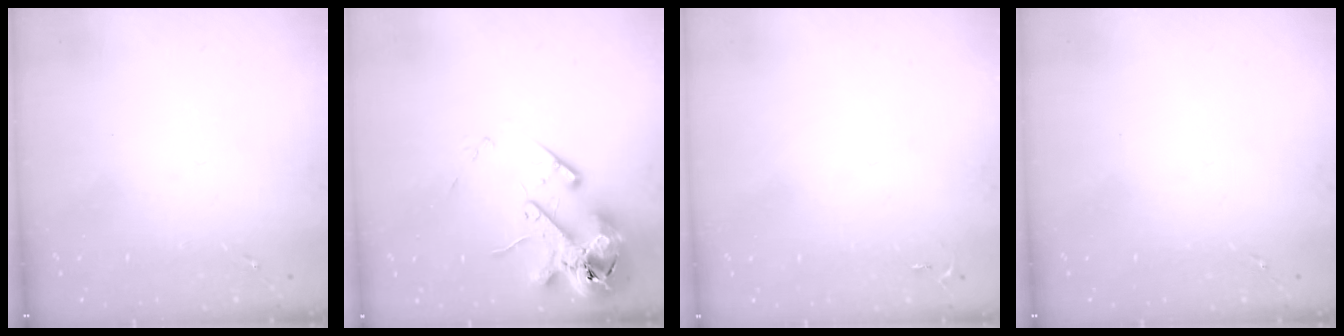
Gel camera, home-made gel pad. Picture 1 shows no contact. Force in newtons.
{"total": 15.8, "press": 15.5, "slide": 2.8}
{"total": 2.6, "press": 2.6, "slide": 0.4}
{"total": 0.0}